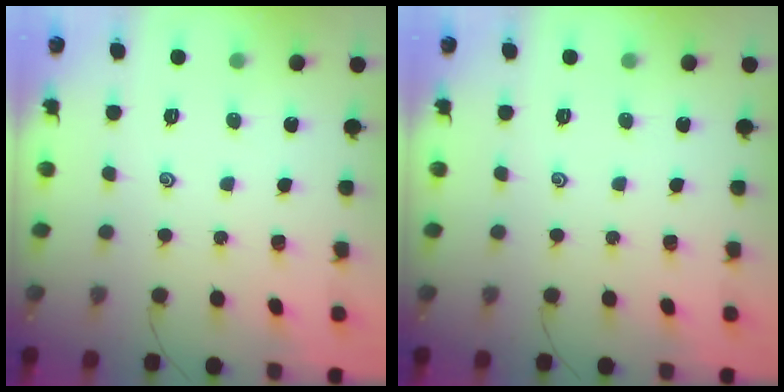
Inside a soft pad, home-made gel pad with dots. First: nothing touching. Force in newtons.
{"total": 0.0}